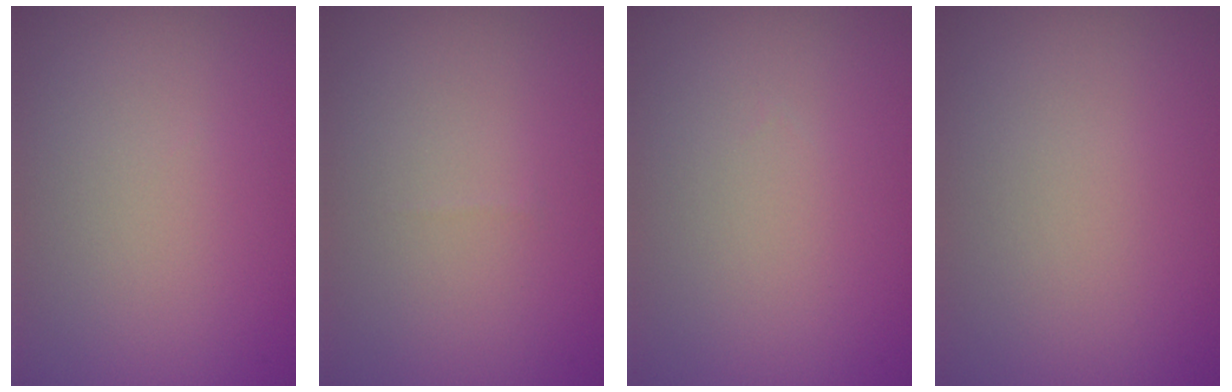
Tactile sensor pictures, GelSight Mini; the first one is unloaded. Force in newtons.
{"total": 0.0}
{"total": 0.0}
{"total": 0.0}